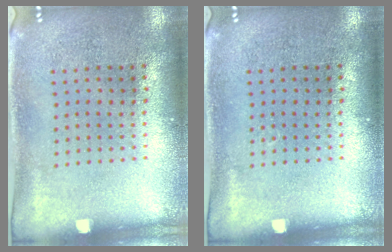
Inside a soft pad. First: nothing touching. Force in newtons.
{"total": 0.0}